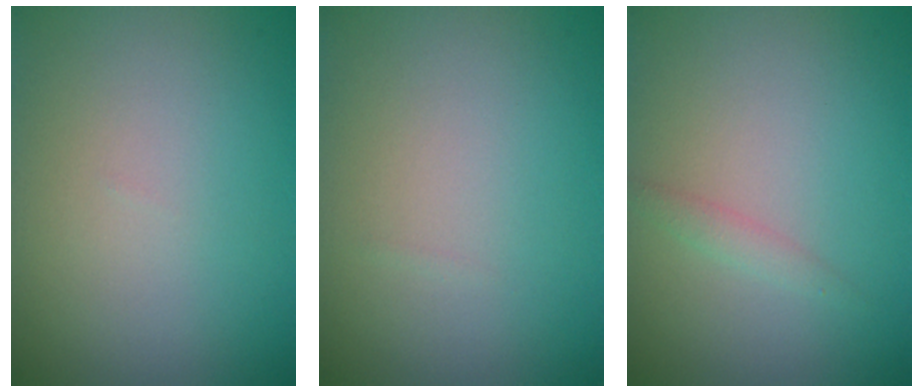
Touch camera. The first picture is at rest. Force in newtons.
{"total": 0.0}
{"total": 1.0, "press": 1.0, "slide": 0.0}